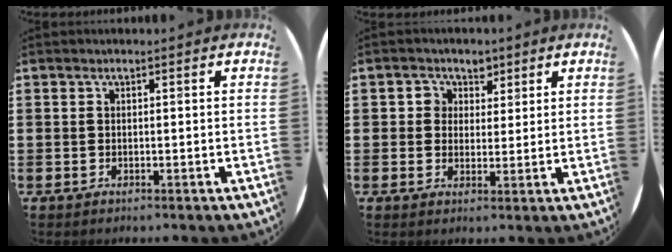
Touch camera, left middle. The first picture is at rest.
{"total": 3.0, "force": [1.6, 2.6, 0.2], "torque": [0.000, 0.006, 0.025]}